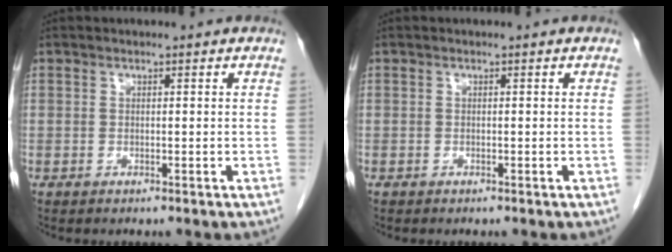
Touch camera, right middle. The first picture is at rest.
{"total": 0.0}